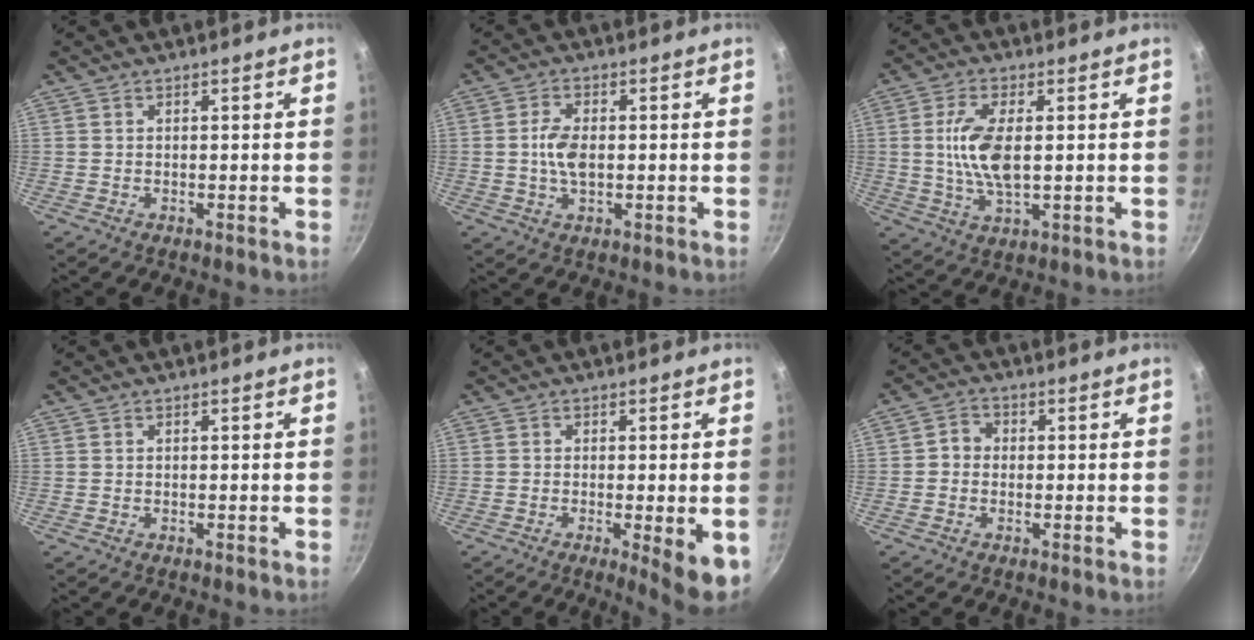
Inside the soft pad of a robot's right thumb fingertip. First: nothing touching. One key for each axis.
{"total": 5.4, "fx": -0.1, "fy": 3.0, "fz": 4.5, "tx": -0.090, "ty": 0.004, "tz": -0.001}
{"total": 9.7, "fx": 0.8, "fy": 4.2, "fz": 8.7, "tx": -0.184, "ty": -0.008, "tz": 0.019}
{"total": 0.0}
{"total": 8.2, "fx": -3.0, "fy": 1.6, "fz": 7.5, "tx": -0.098, "ty": -0.019, "tz": -0.042}
{"total": 3.1, "fx": -0.3, "fy": 2.8, "fz": 1.5, "tx": -0.010, "ty": 0.013, "tz": -0.013}